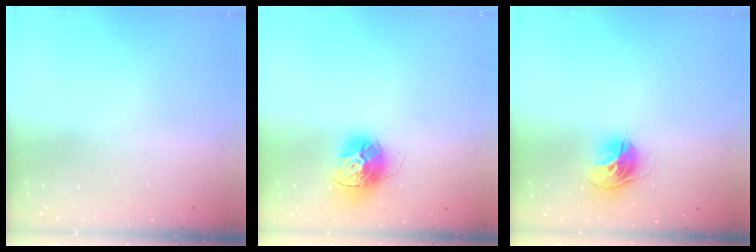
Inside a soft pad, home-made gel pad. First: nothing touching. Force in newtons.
{"total": 15.2, "press": 15.2, "slide": 1.4}
{"total": 11.2, "press": 11.2, "slide": 1.1}